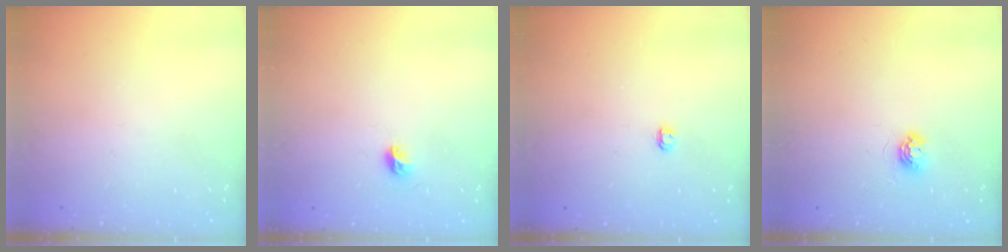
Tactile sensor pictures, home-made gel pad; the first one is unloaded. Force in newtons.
{"total": 5.3, "press": 5.2, "slide": 1.0}
{"total": 2.9, "press": 2.9, "slide": 0.3}
{"total": 5.1, "press": 5.1, "slide": 0.5}